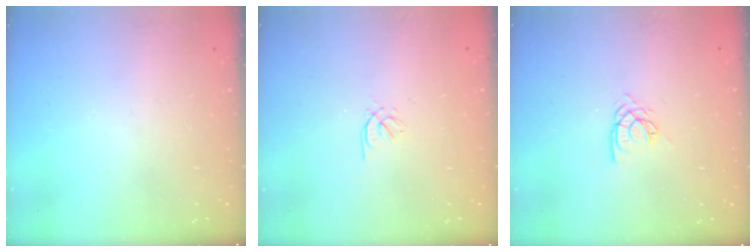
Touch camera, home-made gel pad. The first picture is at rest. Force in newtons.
{"total": 0.5, "press": 0.3, "slide": 0.4}
{"total": 6.0, "press": 6.0, "slide": 0.5}